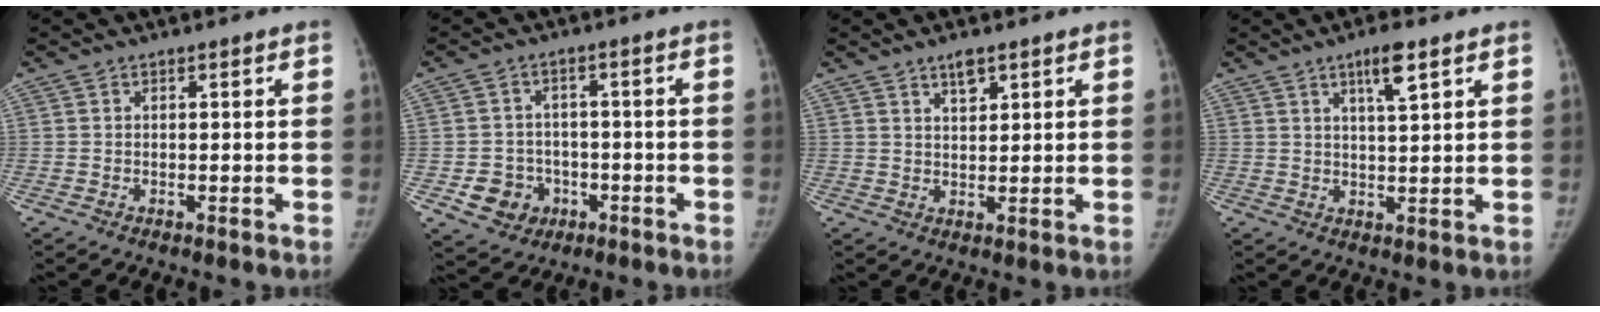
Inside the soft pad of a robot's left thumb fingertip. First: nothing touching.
{"total": 7.0, "force": [-2.4, 6.3, 2.0], "torque": [-0.009, 0.019, -0.028]}
{"total": 3.3, "force": [2.3, 1.4, 2.0], "torque": [-0.022, -0.016, 0.039]}
{"total": 5.4, "force": [3.1, 1.0, 4.3], "torque": [-0.071, -0.016, 0.052]}